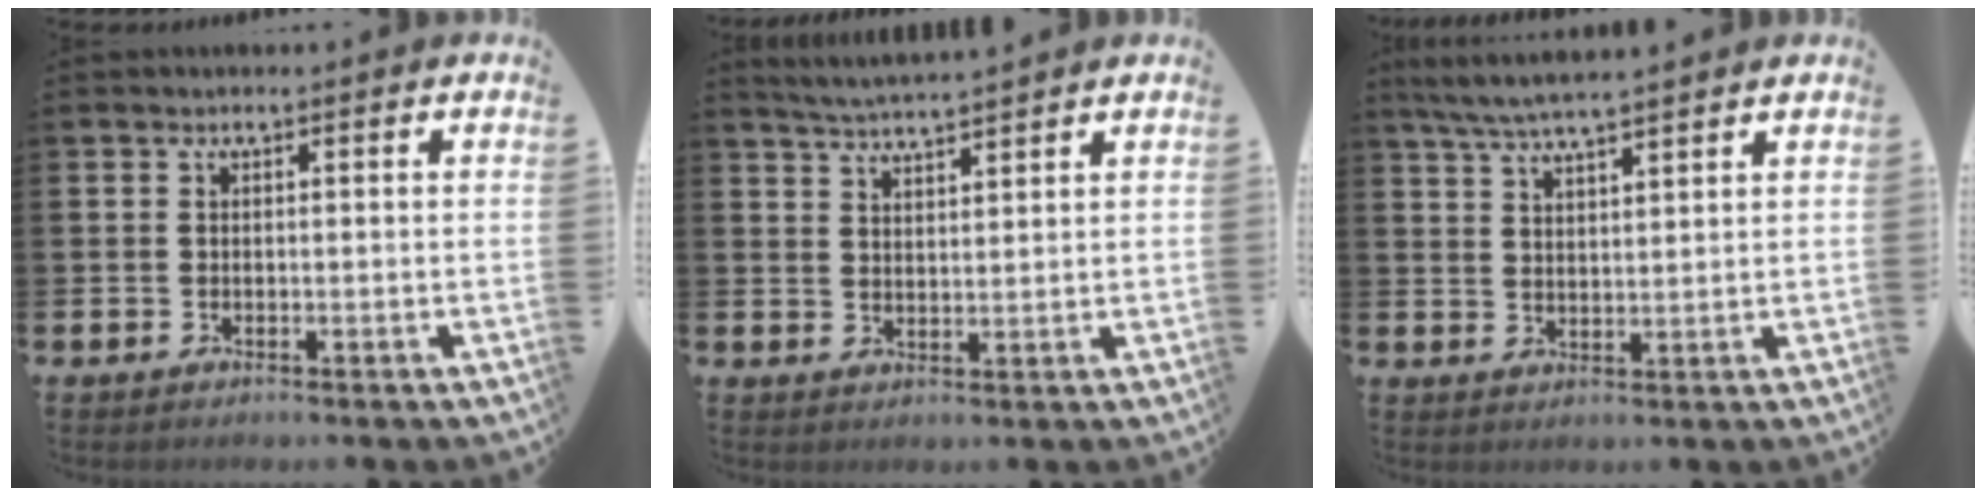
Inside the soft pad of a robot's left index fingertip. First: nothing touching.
{"total": 3.9, "force": [3.9, -0.3, 0.5], "torque": [-0.024, -0.017, 0.070]}
{"total": 5.4, "force": [5.1, 0.1, 1.8], "torque": [-0.053, -0.016, 0.094]}